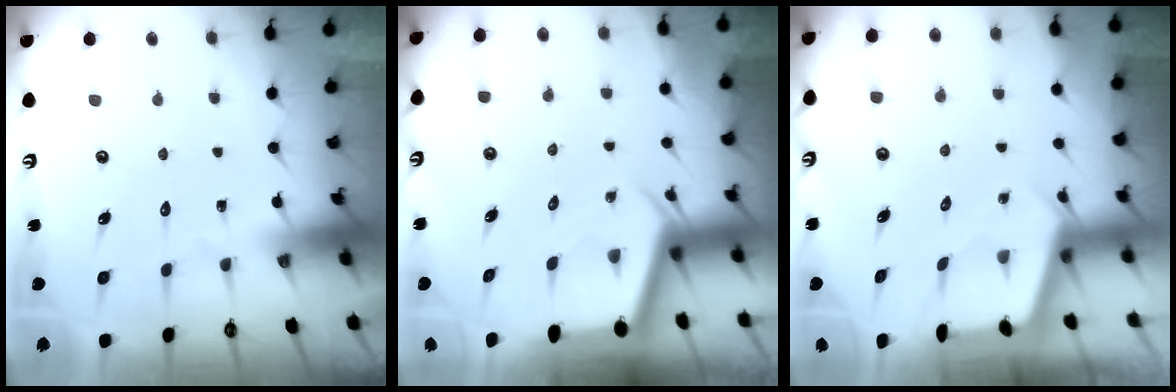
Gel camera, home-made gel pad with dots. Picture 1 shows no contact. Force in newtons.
{"total": 2.7, "press": 2.7, "slide": 0.2}
{"total": 2.4, "press": 2.4, "slide": 0.3}